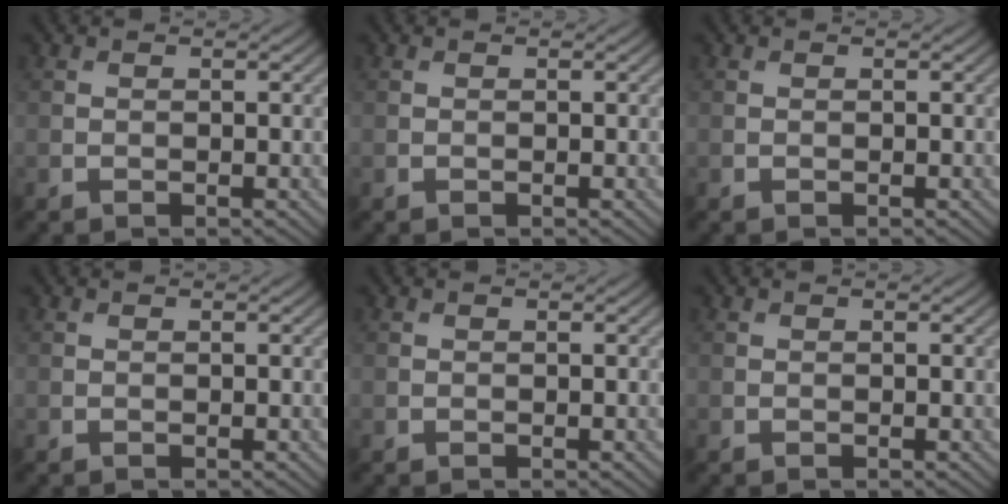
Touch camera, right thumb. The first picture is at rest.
{"total": 0.0}
{"total": 0.0}
{"total": 0.0}
{"total": 0.0}
{"total": 0.0}